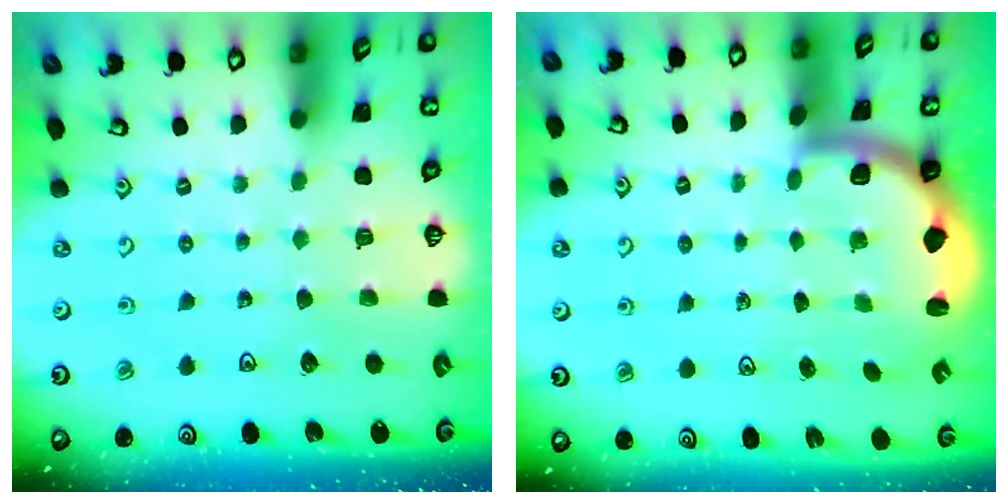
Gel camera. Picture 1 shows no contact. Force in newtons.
{"total": 3.3, "press": 3.1, "slide": 1.2}